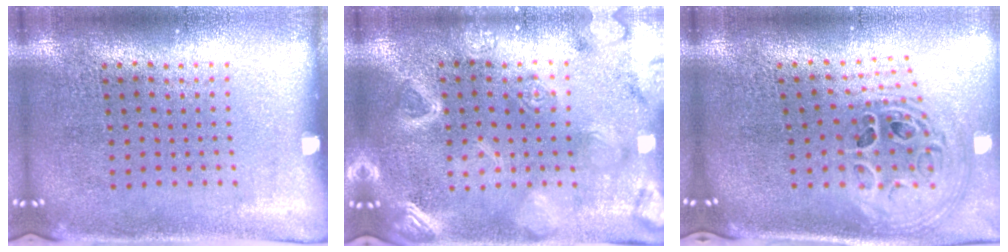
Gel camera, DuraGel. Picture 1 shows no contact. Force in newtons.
{"total": 3.0, "press": 3.0, "slide": 0.2}
{"total": 1.8, "press": 1.5, "slide": 1.0}